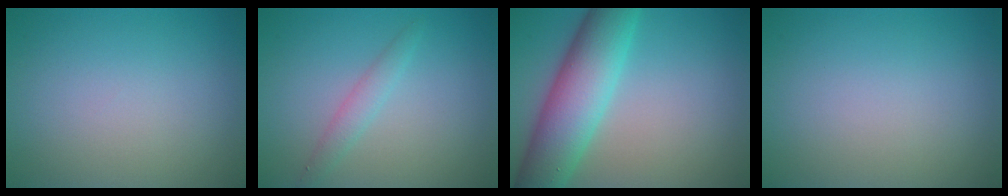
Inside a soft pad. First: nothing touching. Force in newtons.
{"total": 1.6, "press": 1.6, "slide": 0.0}
{"total": 8.2, "press": 8.2, "slide": 0.1}
{"total": 0.0}